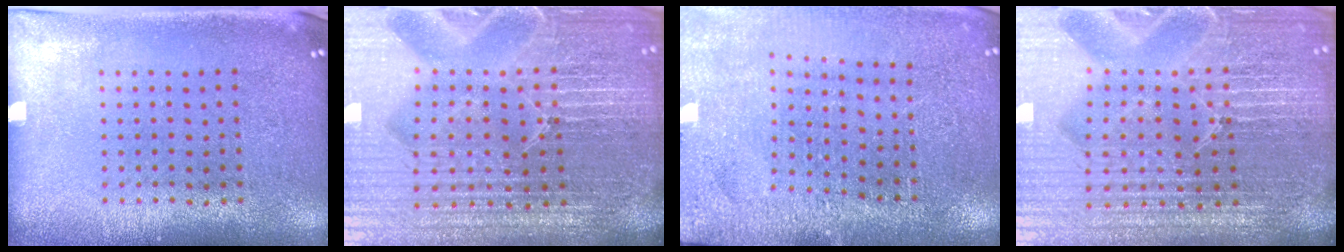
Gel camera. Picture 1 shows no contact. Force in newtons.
{"total": 7.1, "press": 6.2, "slide": 3.4}
{"total": 3.0, "press": 3.0, "slide": 0.4}
{"total": 7.1, "press": 6.2, "slide": 3.4}